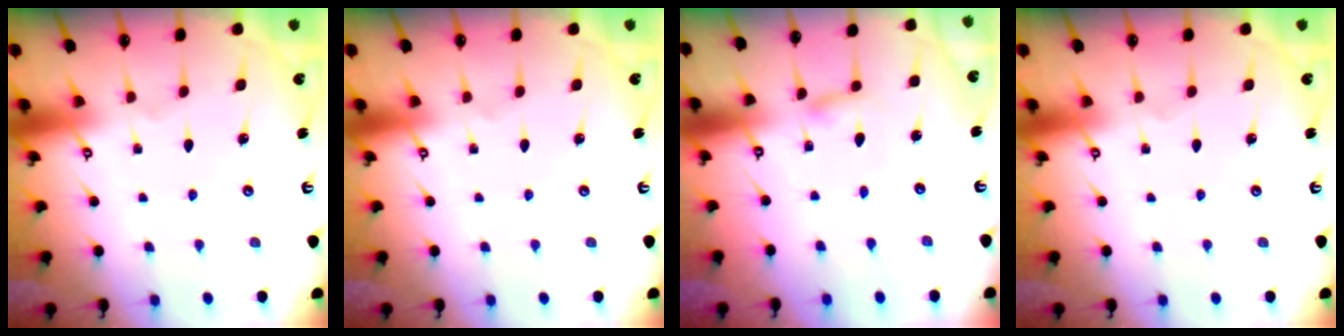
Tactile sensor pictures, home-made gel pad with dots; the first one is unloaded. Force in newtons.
{"total": 0.0}
{"total": 2.6, "press": 2.6, "slide": 0.1}
{"total": 0.0}